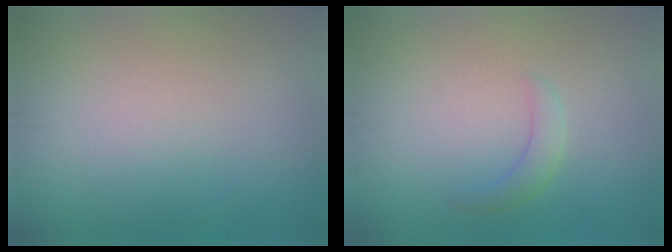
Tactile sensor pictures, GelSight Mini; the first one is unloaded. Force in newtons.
{"total": 1.6, "press": 1.6, "slide": 0.1}